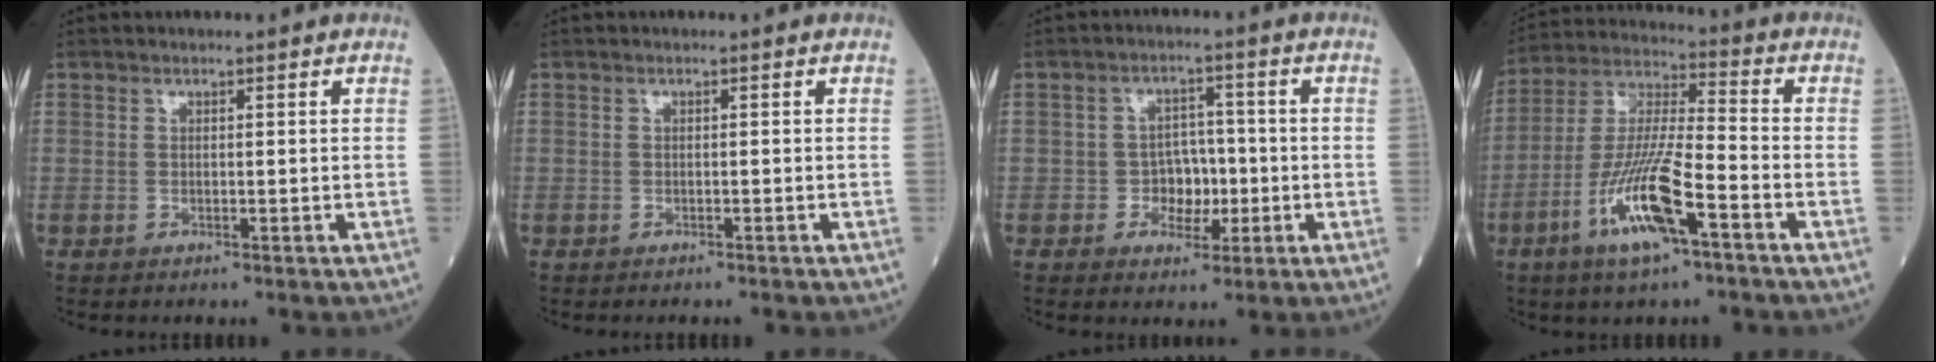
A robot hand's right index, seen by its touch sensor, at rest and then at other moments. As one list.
[{"total": 0.7, "force": [-0.7, 0.0, 0.3], "torque": [-0.007, -0.001, -0.011]}, {"total": 4.7, "force": [-1.1, 3.6, 2.8], "torque": [-0.038, 0.011, -0.018]}, {"total": 13.6, "force": [-6.3, 1.9, 11.9], "torque": [-0.241, -0.010, -0.119]}]